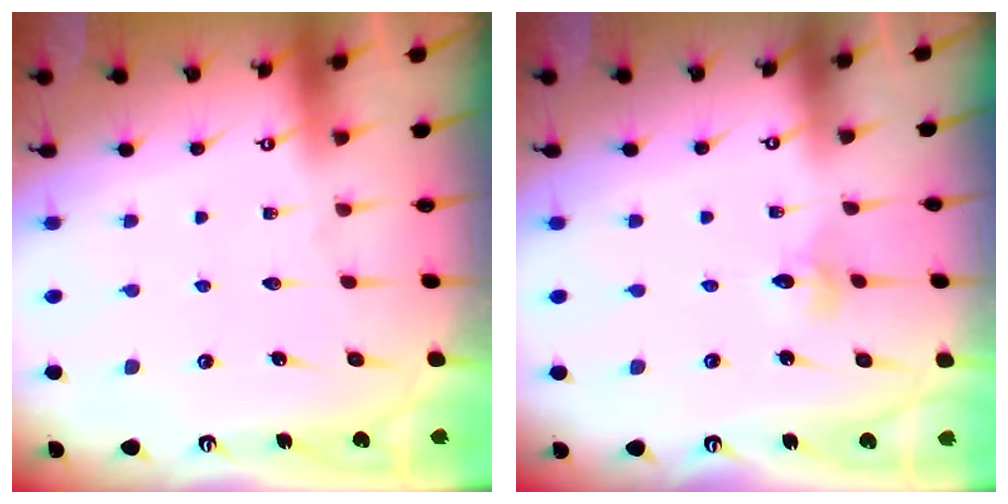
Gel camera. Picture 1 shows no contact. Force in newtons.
{"total": 2.4, "press": 2.4, "slide": 0.2}